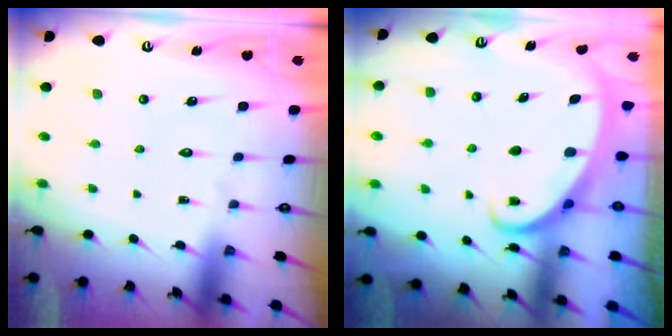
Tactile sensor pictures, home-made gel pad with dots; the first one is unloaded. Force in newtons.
{"total": 2.5, "press": 2.5, "slide": 0.4}